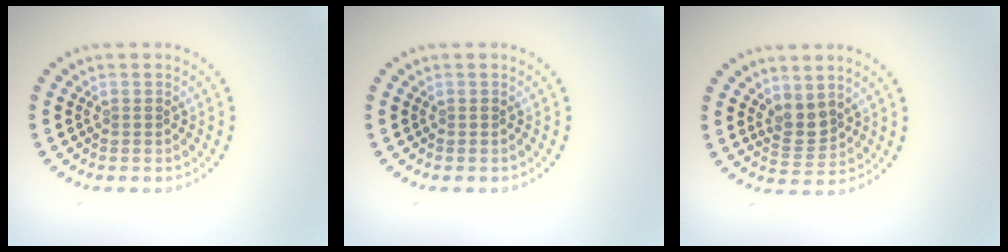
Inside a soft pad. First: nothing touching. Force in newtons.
{"total": 0.0}
{"total": 2.2, "press": 1.8, "slide": 1.2}